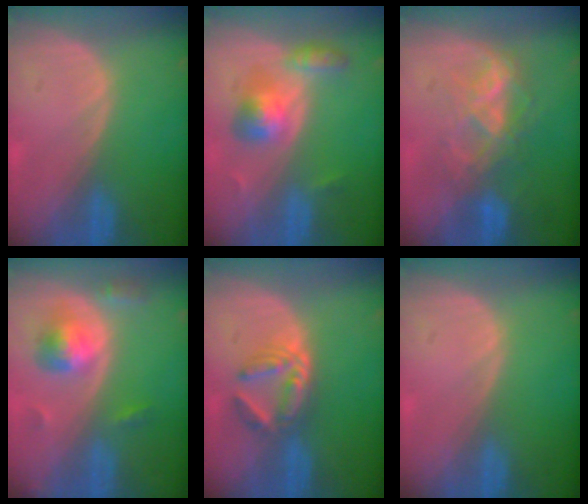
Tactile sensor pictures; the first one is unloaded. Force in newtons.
{"total": 5.5, "press": 5.3, "slide": 1.6}
{"total": 6.5, "press": 6.4, "slide": 1.1}
{"total": 5.6, "press": 5.2, "slide": 2.0}
{"total": 6.0, "press": 5.3, "slide": 2.8}
{"total": 0.0}